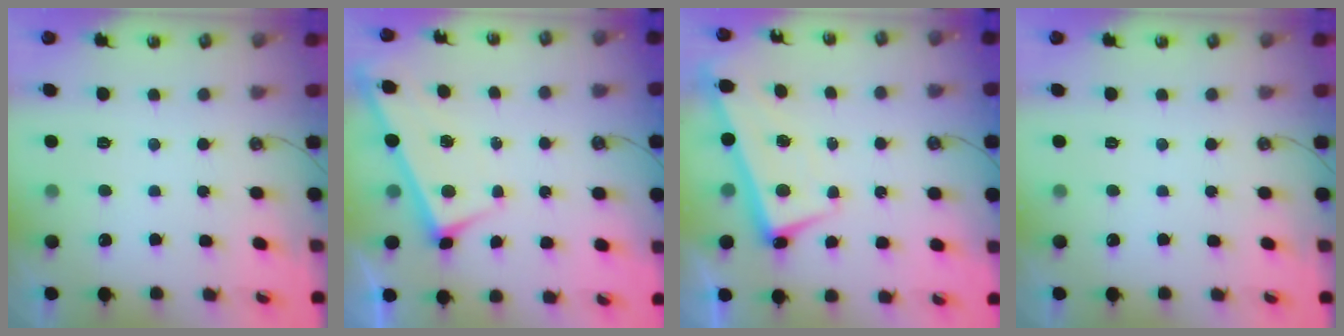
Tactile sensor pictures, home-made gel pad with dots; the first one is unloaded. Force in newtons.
{"total": 3.0, "press": 3.0, "slide": 0.2}
{"total": 2.7, "press": 2.6, "slide": 0.8}
{"total": 0.0}